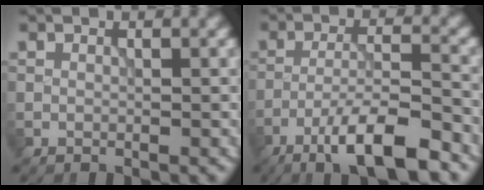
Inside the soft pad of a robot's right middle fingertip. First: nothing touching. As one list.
[{"total": 8.8, "force": [-5.8, 1.8, 6.3], "torque": [-0.105, 0.003, -0.103]}]